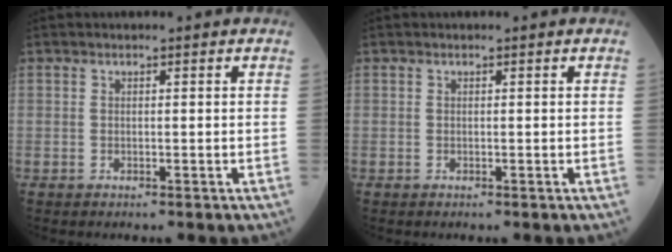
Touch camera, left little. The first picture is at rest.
{"total": 0.0}